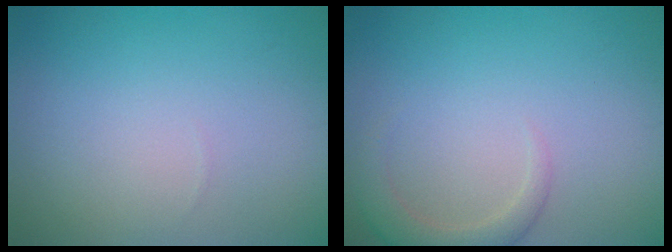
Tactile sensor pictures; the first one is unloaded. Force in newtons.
{"total": 2.4, "press": 2.4, "slide": 0.3}